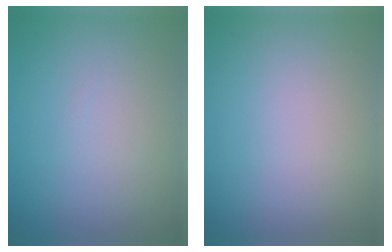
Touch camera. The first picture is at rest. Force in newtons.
{"total": 0.0}